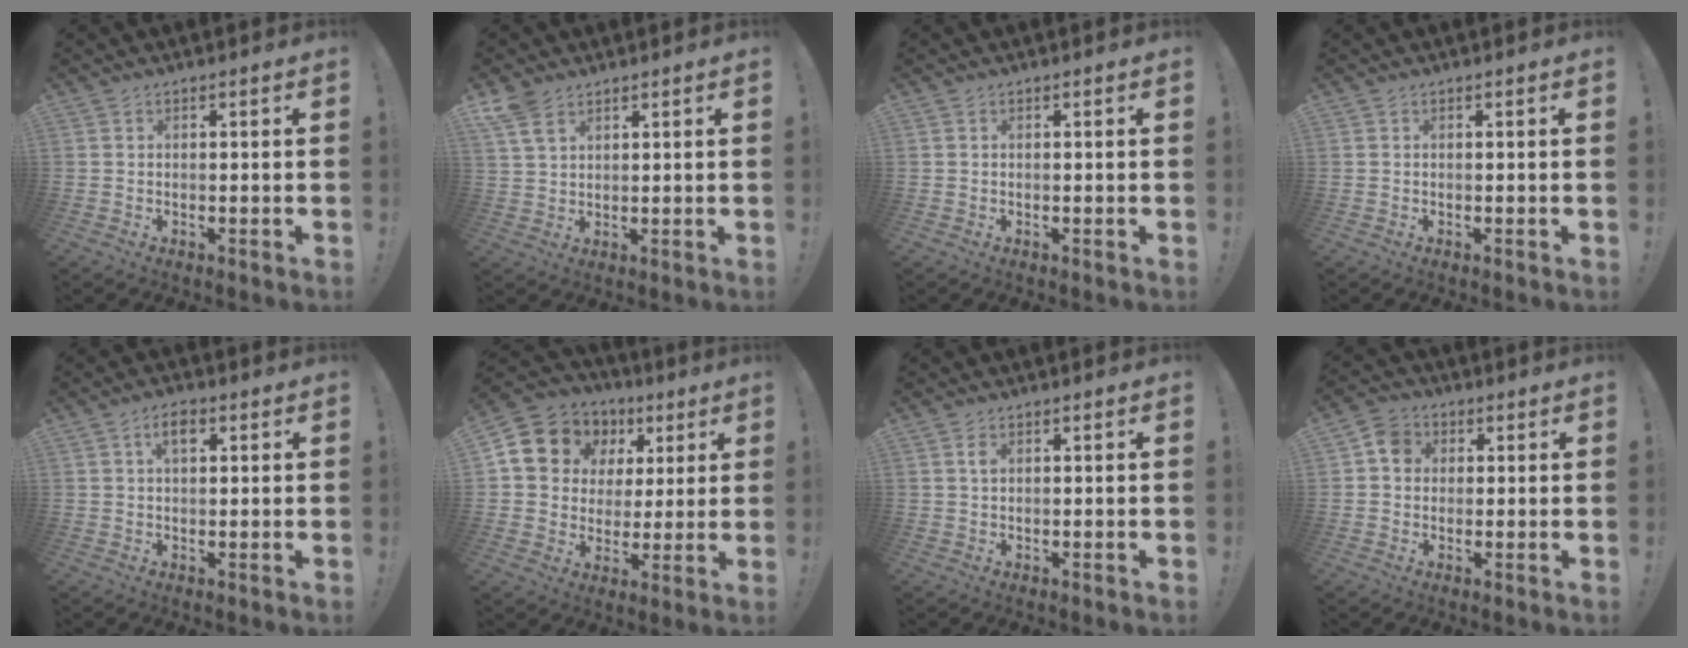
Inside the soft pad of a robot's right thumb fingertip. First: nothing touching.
{"total": 6.3, "force": [4.1, 3.2, 3.5], "torque": [-0.066, -0.015, 0.082]}
{"total": 0.0}
{"total": 0.0}
{"total": 4.3, "force": [1.6, 2.2, 3.3], "torque": [-0.051, 0.003, 0.023]}
{"total": 12.0, "force": [5.0, 10.2, 3.8], "torque": [-0.064, -0.026, 0.108]}
{"total": 1.6, "force": [0.6, 0.7, 1.3], "torque": [-0.023, 0.001, 0.008]}
{"total": 6.3, "force": [1.0, 5.5, 2.9], "torque": [-0.043, 0.014, 0.022]}